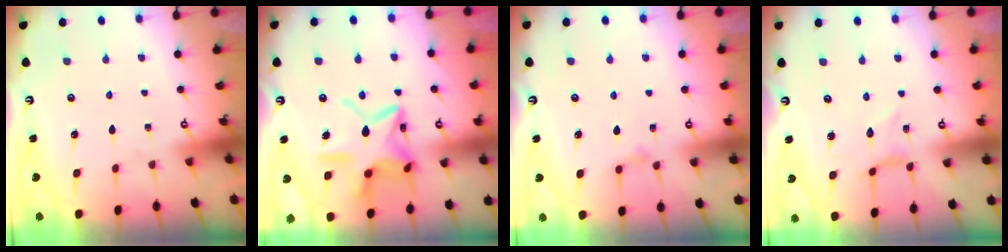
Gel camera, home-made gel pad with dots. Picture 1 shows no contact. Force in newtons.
{"total": 16.8, "press": 16.7, "slide": 1.6}
{"total": 2.6, "press": 2.6, "slide": 0.4}
{"total": 0.0}